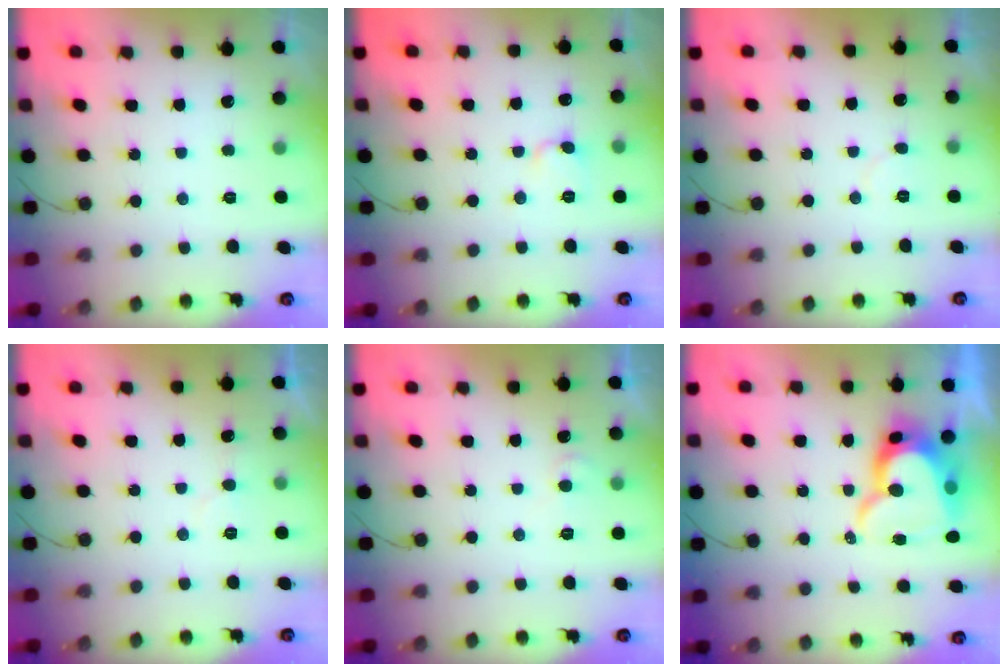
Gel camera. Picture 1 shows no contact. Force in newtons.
{"total": 4.8, "press": 4.8, "slide": 0.3}
{"total": 3.8, "press": 3.8, "slide": 0.3}
{"total": 5.3, "press": 5.3, "slide": 0.3}
{"total": 4.4, "press": 4.4, "slide": 0.5}
{"total": 14.7, "press": 14.6, "slide": 1.4}